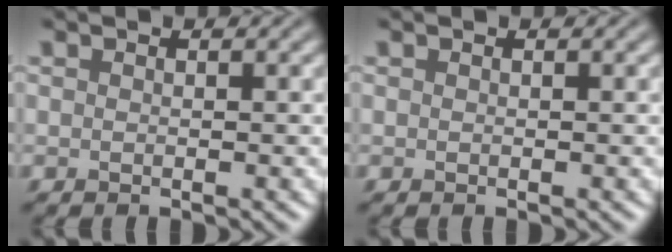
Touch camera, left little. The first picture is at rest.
{"total": 0.0}